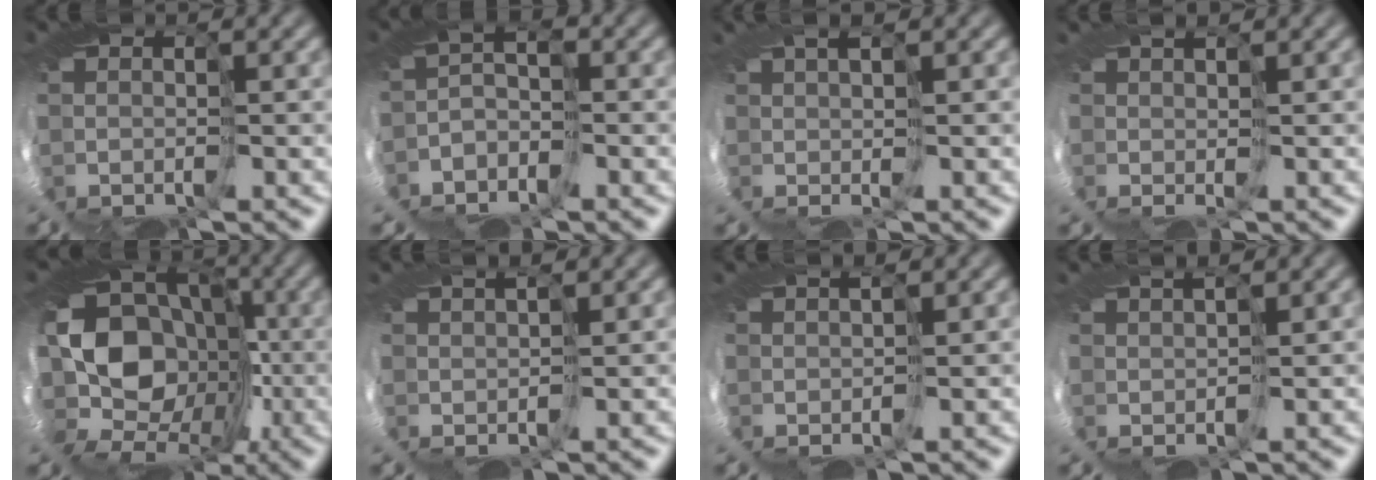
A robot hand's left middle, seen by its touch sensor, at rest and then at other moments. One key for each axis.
{"total": 2.7, "fx": -2.7, "fy": -0.4, "fz": 0.5, "tx": 0.006, "ty": 0.002, "tz": -0.068}
{"total": 2.9, "fx": 0.5, "fy": -2.8, "fz": -0.5, "tx": 0.021, "ty": 0.006, "tz": -0.013}
{"total": 3.1, "fx": 0.8, "fy": -2.8, "fz": -1.1, "tx": 0.033, "ty": 0.006, "tz": -0.008}
{"total": 15.4, "fx": -4.4, "fy": 12.6, "fz": 7.7, "tx": -0.101, "ty": 0.004, "tz": -0.130}
{"total": 2.9, "fx": 1.8, "fy": -2.2, "fz": -0.9, "tx": 0.024, "ty": 0.023, "tz": 0.003}
{"total": 2.7, "fx": 1.8, "fy": -1.9, "fz": -0.7, "tx": 0.017, "ty": 0.022, "tz": 0.006}
{"total": 3.1, "fx": 2.1, "fy": -2.1, "fz": -0.8, "tx": 0.022, "ty": 0.025, "tz": 0.003}